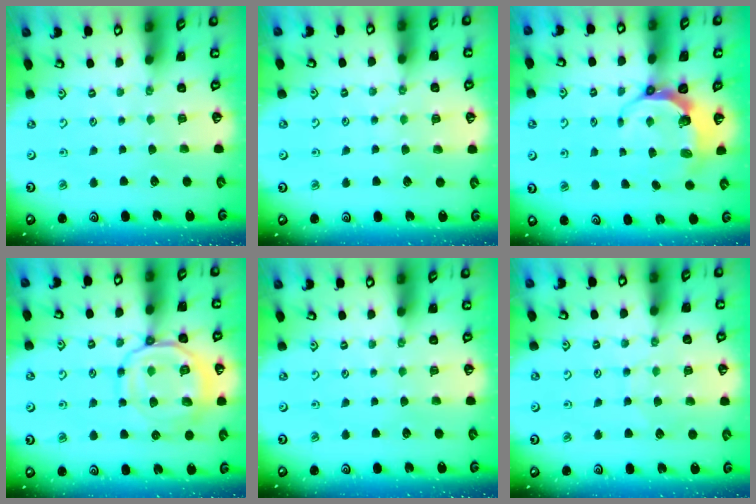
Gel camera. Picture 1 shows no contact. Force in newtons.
{"total": 4.4, "press": 4.4, "slide": 0.5}
{"total": 7.2, "press": 5.9, "slide": 4.1}
{"total": 13.8, "press": 13.8, "slide": 1.5}
{"total": 0.0}
{"total": 6.6, "press": 6.5, "slide": 0.6}